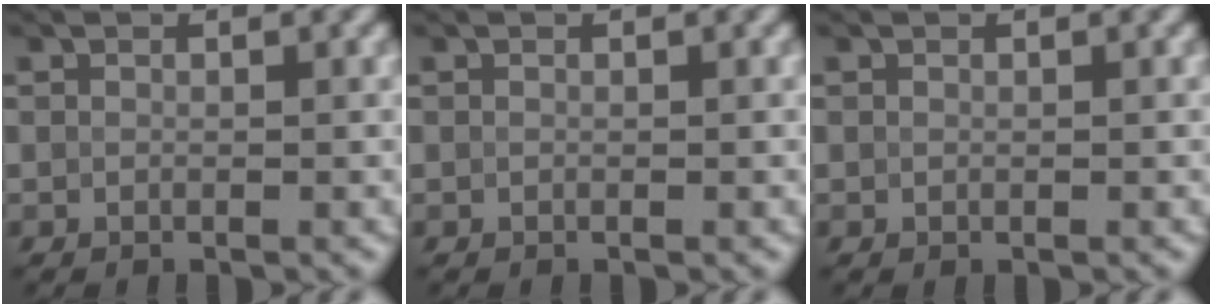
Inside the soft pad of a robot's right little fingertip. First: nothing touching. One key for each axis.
{"total": 0.0}
{"total": 0.0}